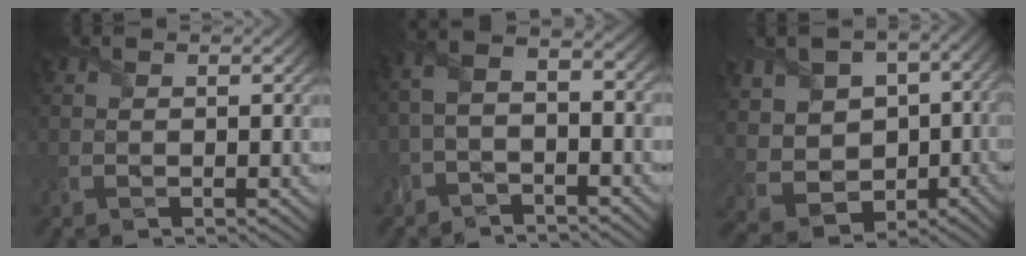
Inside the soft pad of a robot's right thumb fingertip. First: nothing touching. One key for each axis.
{"total": 4.8, "fx": -2.3, "fy": 1.7, "fz": 3.9, "tx": -0.090, "ty": 0.010, "tz": -0.058}
{"total": 9.6, "fx": -0.5, "fy": 8.4, "fz": 4.7, "tx": -0.133, "ty": -0.012, "tz": -0.011}